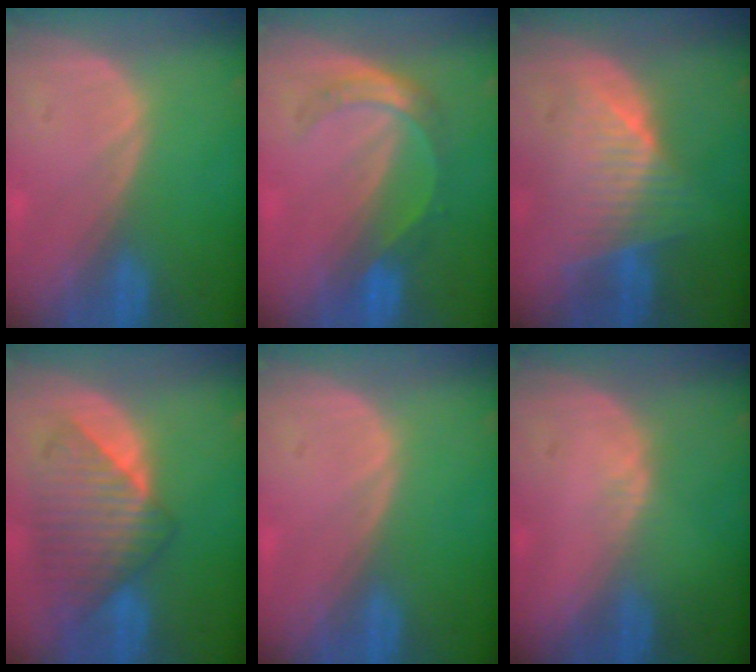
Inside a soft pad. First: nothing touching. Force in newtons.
{"total": 5.4, "press": 4.7, "slide": 2.6}
{"total": 7.9, "press": 7.0, "slide": 3.6}
{"total": 8.6, "press": 8.1, "slide": 2.7}
{"total": 0.0}
{"total": 1.0, "press": 0.7, "slide": 0.6}